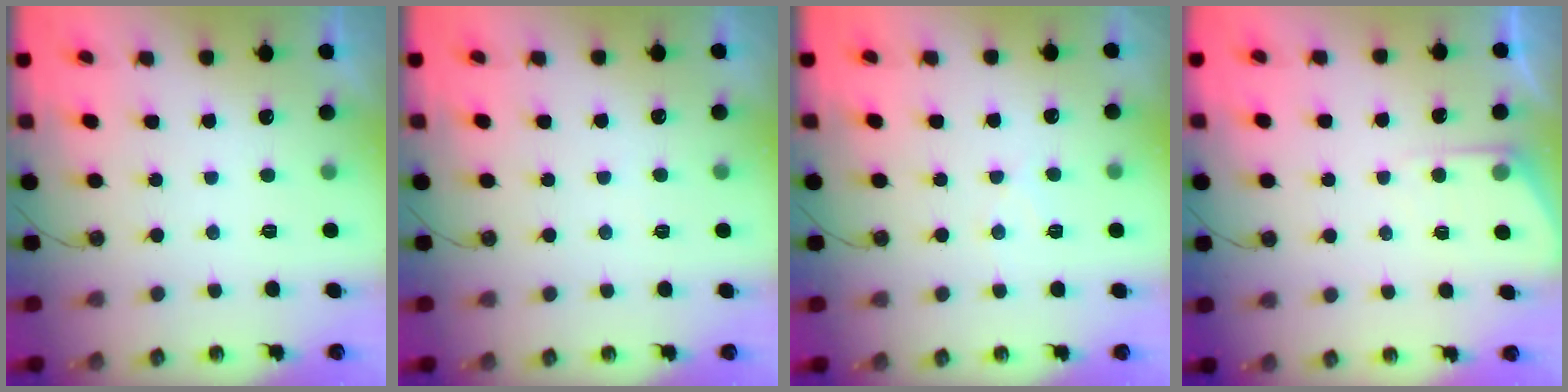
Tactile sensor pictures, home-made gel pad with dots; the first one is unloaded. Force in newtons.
{"total": 3.0, "press": 2.9, "slide": 0.5}
{"total": 6.2, "press": 6.2, "slide": 1.0}
{"total": 4.6, "press": 4.6, "slide": 0.5}